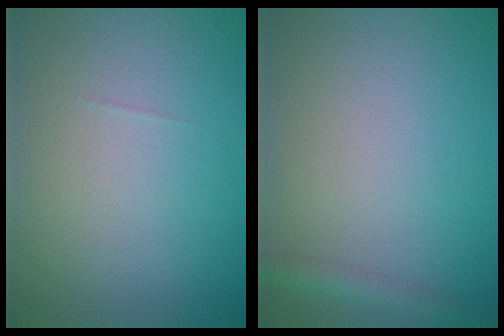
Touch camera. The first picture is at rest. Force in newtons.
{"total": 1.9, "press": 1.9, "slide": 0.1}